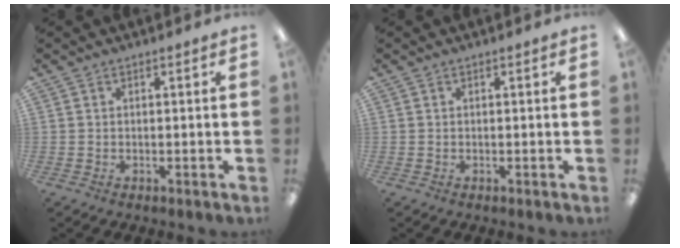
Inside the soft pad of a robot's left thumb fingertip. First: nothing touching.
{"total": 0.0}